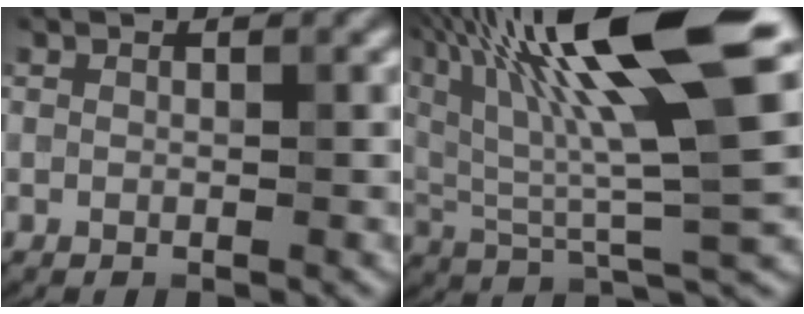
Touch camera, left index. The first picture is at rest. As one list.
[{"total": 15.6, "force": [6.7, 3.4, 13.6], "torque": [-0.240, 0.021, 0.109]}]